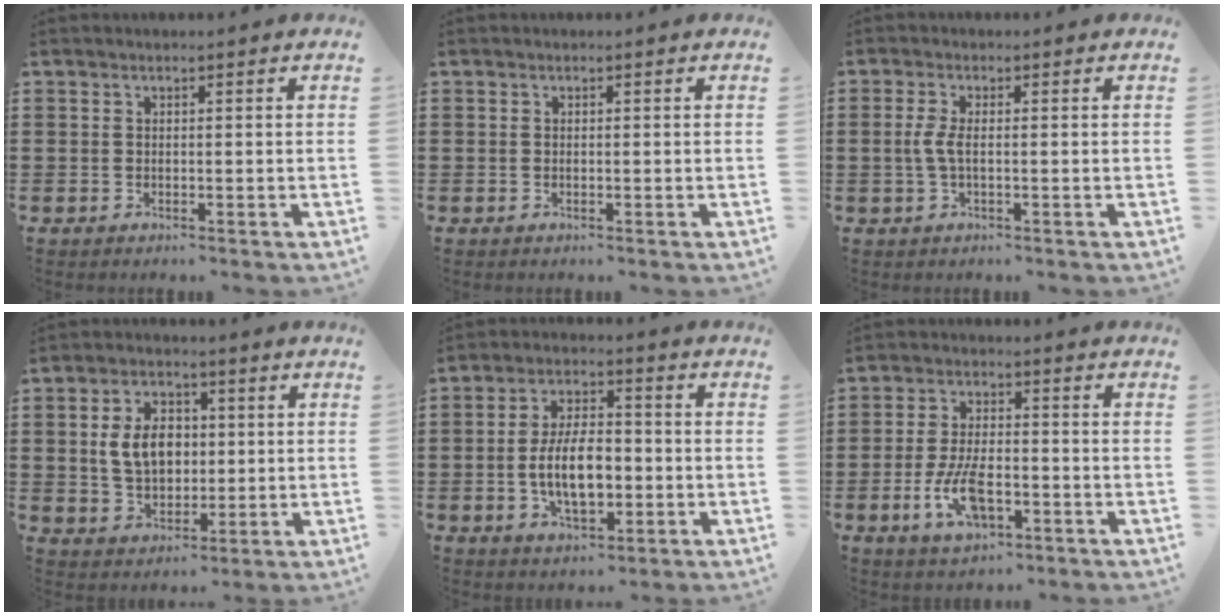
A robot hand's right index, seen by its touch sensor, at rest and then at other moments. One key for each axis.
{"total": 0.0}
{"total": 3.2, "fx": -0.3, "fy": 0.9, "fz": 3.1, "tx": -0.079, "ty": -0.007, "tz": -0.014}
{"total": 7.3, "fx": 0.7, "fy": 5.2, "fz": 5.1, "tx": -0.109, "ty": 0.007, "tz": 0.003}
{"total": 9.1, "fx": -1.6, "fy": 4.5, "fz": 7.8, "tx": -0.153, "ty": 0.004, "tz": -0.034}
{"total": 8.1, "fx": -3.1, "fy": 3.7, "fz": 6.6, "tx": -0.146, "ty": -0.005, "tz": -0.058}